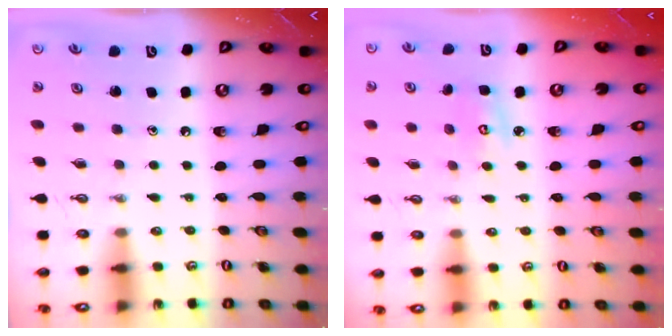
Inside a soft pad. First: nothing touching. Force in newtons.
{"total": 4.8, "press": 4.8, "slide": 0.4}